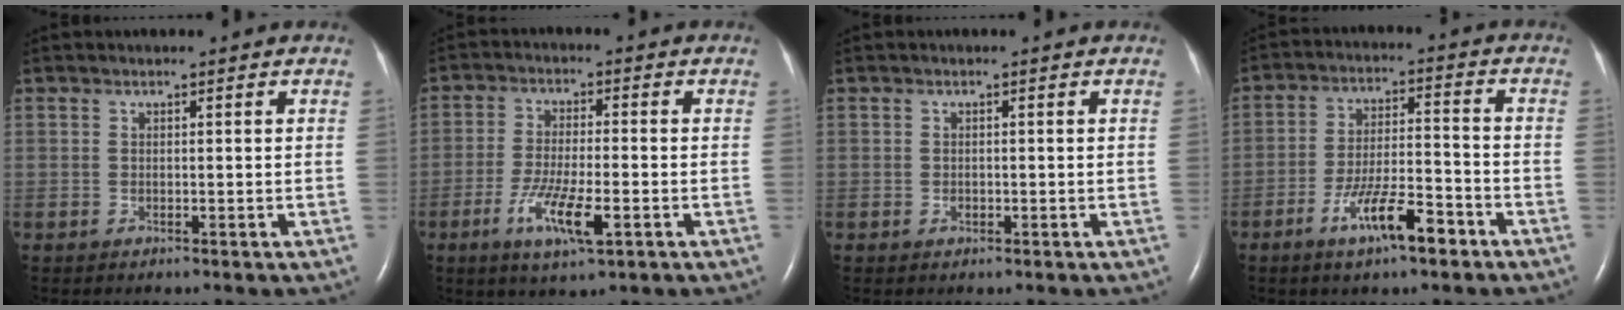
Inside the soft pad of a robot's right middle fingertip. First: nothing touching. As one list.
[{"total": 8.0, "force": [-3.3, 1.4, 7.2], "torque": [-0.143, -0.015, -0.056]}, {"total": 0.7, "force": [-0.2, 0.5, 0.4], "torque": [-0.008, 0.001, -0.002]}, {"total": 9.1, "force": [-5.4, 1.8, 7.1], "torque": [-0.124, -0.003, -0.093]}]